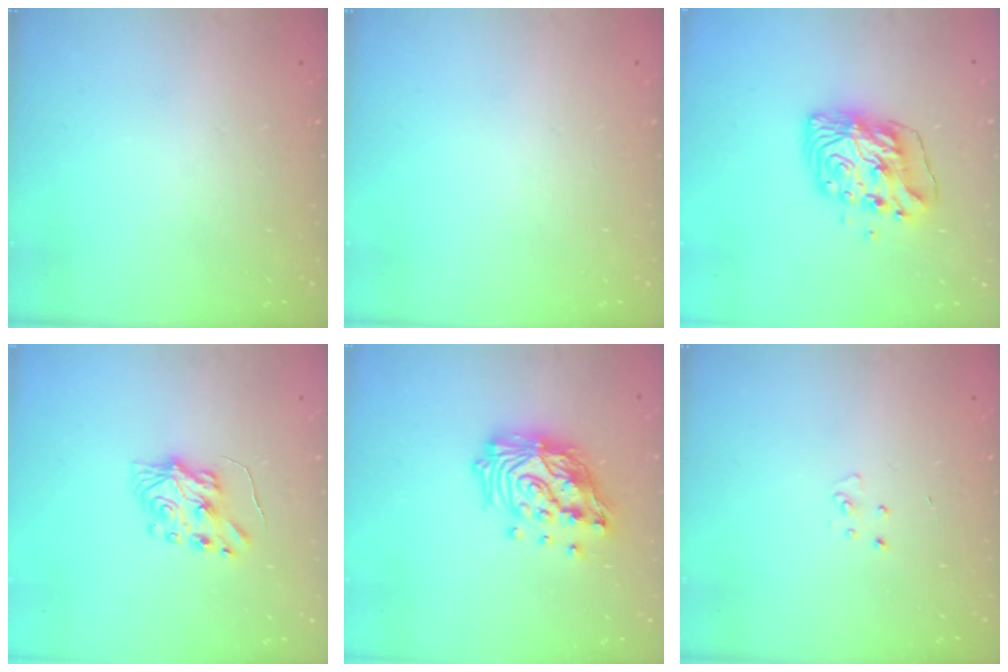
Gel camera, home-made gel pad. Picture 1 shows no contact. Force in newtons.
{"total": 0.0}
{"total": 10.5, "press": 10.4, "slide": 1.7}
{"total": 7.3, "press": 7.3, "slide": 0.7}
{"total": 18.2, "press": 18.1, "slide": 1.6}
{"total": 3.6, "press": 3.6, "slide": 0.3}